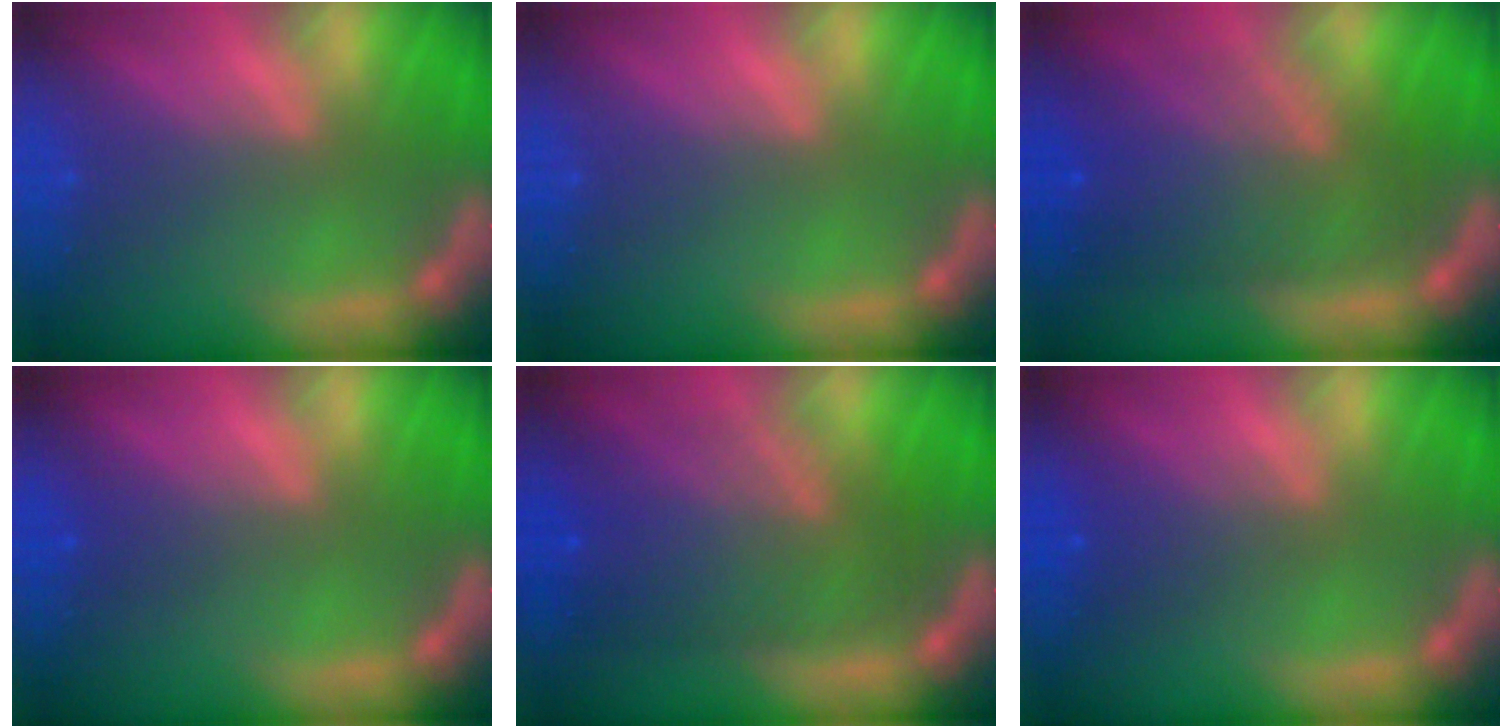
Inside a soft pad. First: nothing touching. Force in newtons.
{"total": 0.0}
{"total": 9.5}
{"total": 1.0}
{"total": 9.5}
{"total": 2.5}